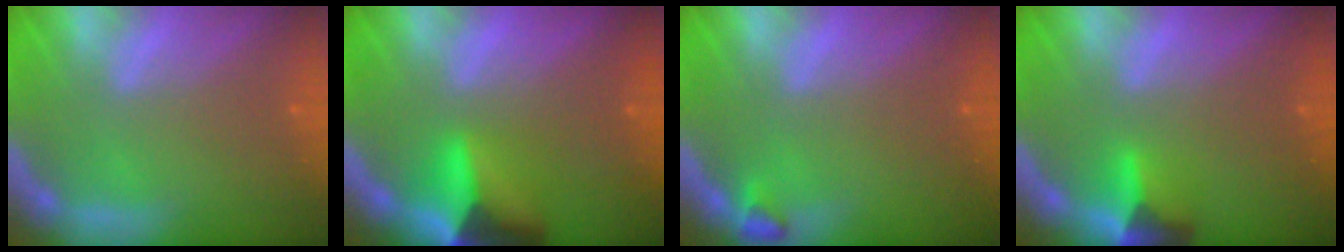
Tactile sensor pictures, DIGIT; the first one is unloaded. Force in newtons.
{"total": 6.9}
{"total": 0.9}
{"total": 3.4}